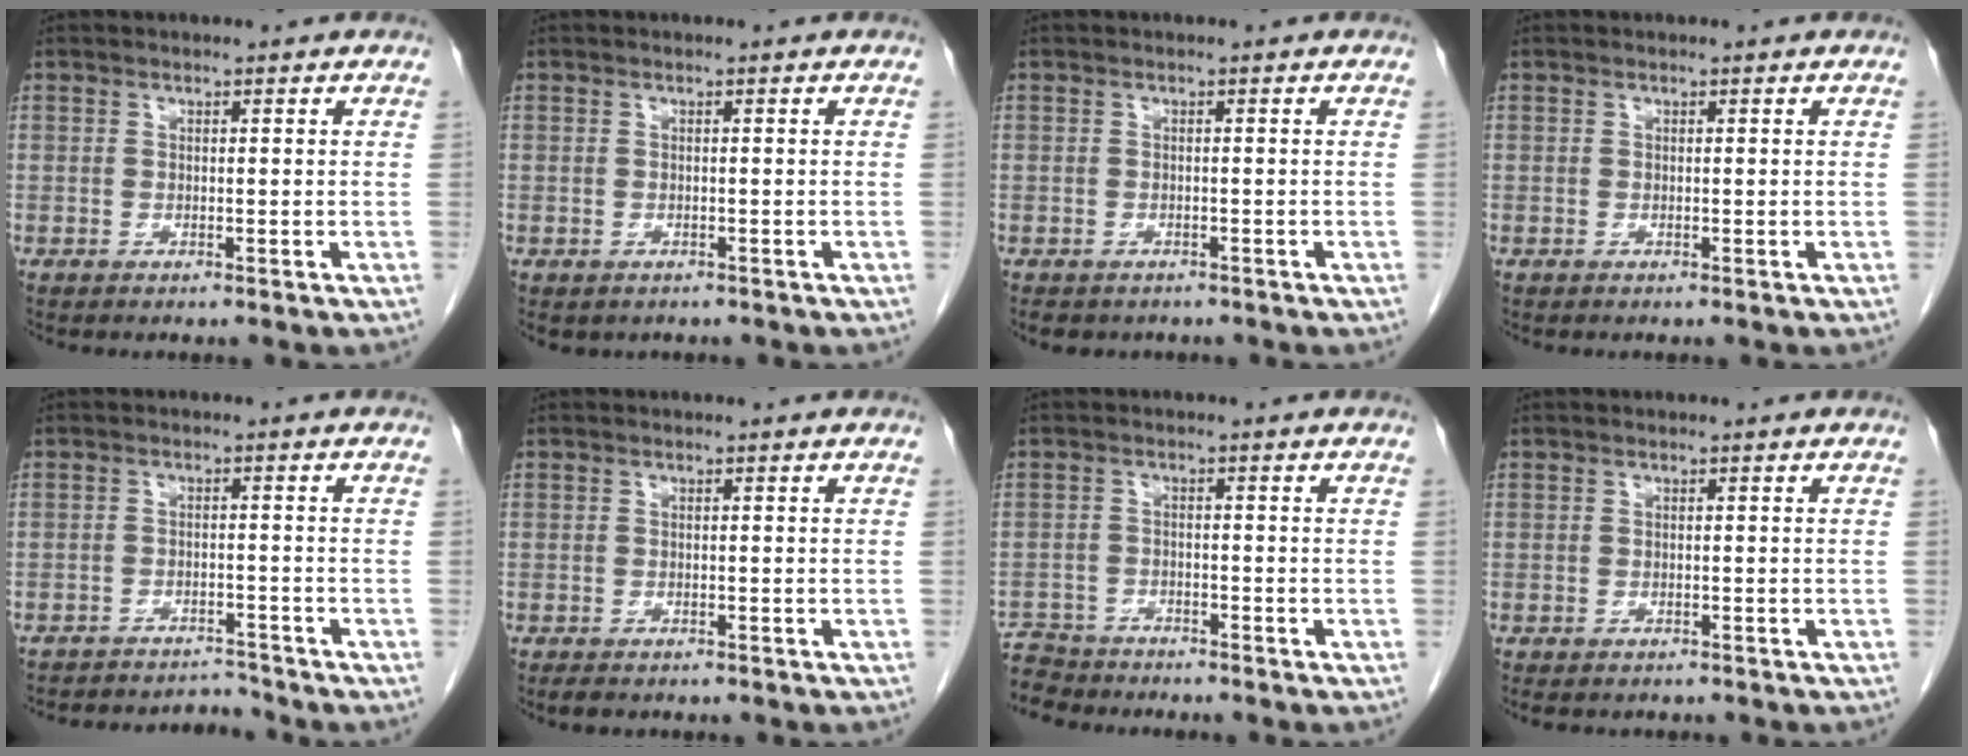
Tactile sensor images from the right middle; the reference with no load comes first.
{"total": 1.5, "force": [-1.1, 1.1, 0.2], "torque": [-0.007, 0.000, -0.011]}
{"total": 4.6, "force": [-3.7, 2.5, 1.0], "torque": [-0.011, 0.002, -0.045]}
{"total": 0.0}
{"total": 7.0, "force": [-6.9, 0.8, -0.2], "torque": [0.009, 0.016, -0.102]}
{"total": 1.6, "force": [-1.3, 0.7, 0.7], "torque": [-0.016, -0.003, -0.014]}
{"total": 5.3, "force": [-5.2, 1.1, -0.1], "torque": [-0.001, -0.007, -0.099]}
{"total": 3.1, "force": [-2.6, 1.3, 0.9], "torque": [-0.008, -0.003, -0.032]}